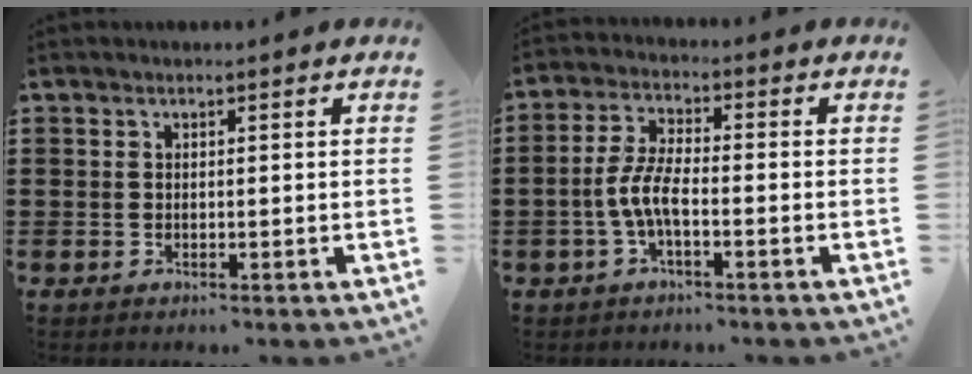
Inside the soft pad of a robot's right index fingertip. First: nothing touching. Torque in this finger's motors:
{"motor_torque": [1.09, -0.61, 0.75, 0.21]}